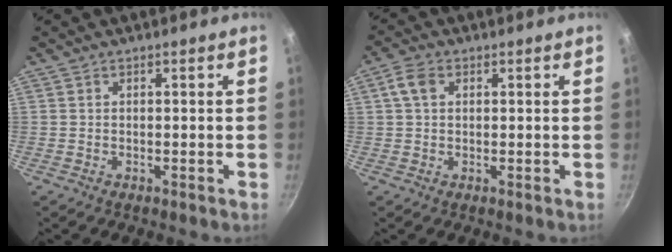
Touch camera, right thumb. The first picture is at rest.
{"total": 2.1, "force": [0.7, 1.4, 1.4], "torque": [-0.024, 0.004, 0.014]}